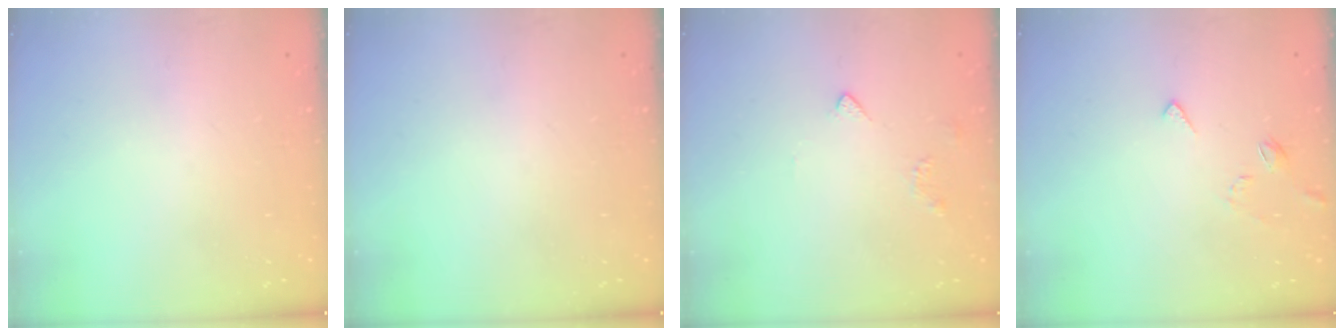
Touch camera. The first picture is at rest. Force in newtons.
{"total": 0.0}
{"total": 2.9, "press": 2.8, "slide": 0.7}
{"total": 3.7, "press": 3.7, "slide": 0.7}